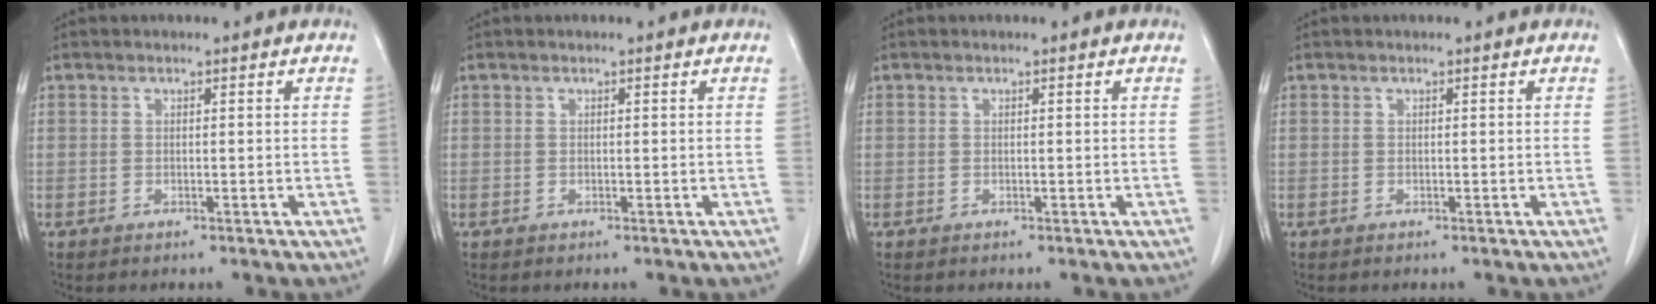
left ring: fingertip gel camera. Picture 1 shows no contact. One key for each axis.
{"total": 0.0}
{"total": 0.0}
{"total": 0.0}